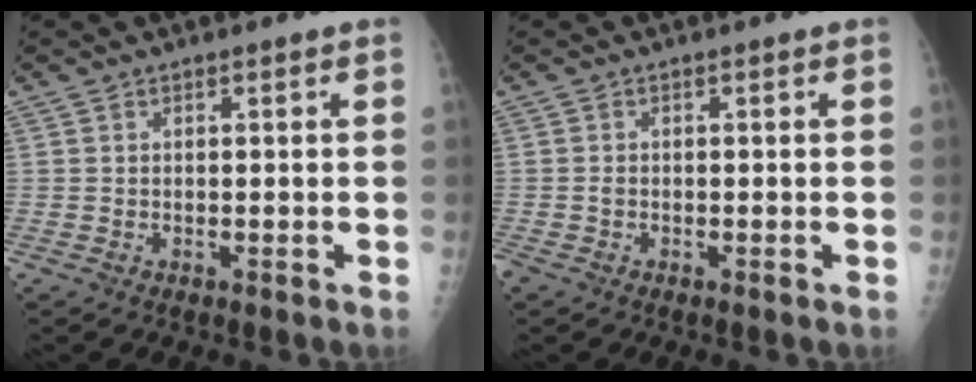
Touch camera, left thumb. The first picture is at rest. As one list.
[{"total": 1.2, "force": [-0.5, 0.9, 0.7], "torque": [-0.017, 0.000, -0.012]}]